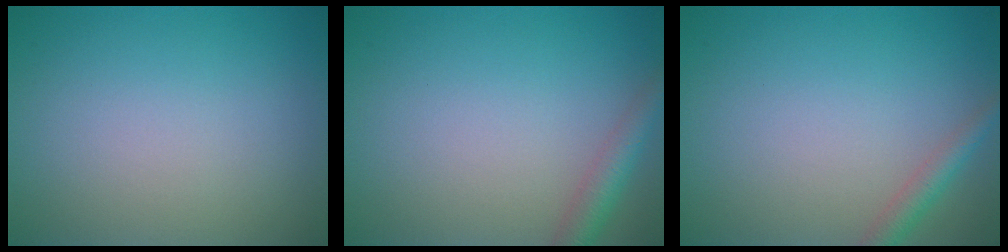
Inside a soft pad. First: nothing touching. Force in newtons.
{"total": 2.6, "press": 2.6, "slide": 0.1}
{"total": 1.9, "press": 1.9, "slide": 0.0}